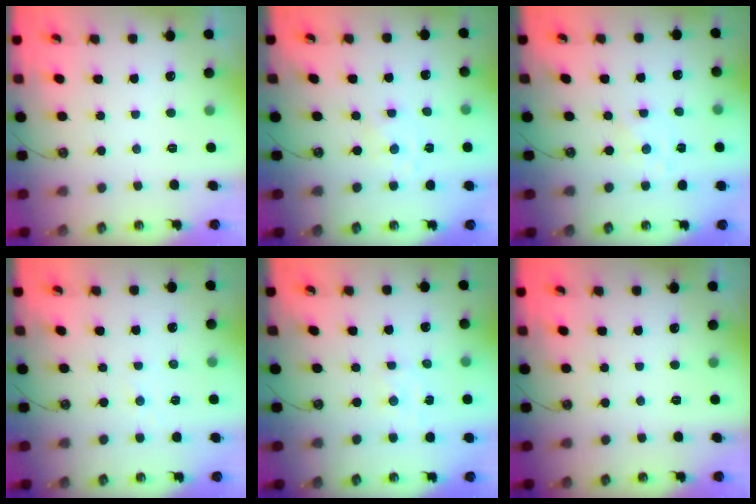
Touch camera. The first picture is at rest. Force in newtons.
{"total": 1.3, "press": 1.3, "slide": 0.2}
{"total": 1.3, "press": 1.3, "slide": 0.2}
{"total": 2.2, "press": 2.1, "slide": 0.3}
{"total": 2.0, "press": 1.9, "slide": 0.3}
{"total": 0.0}